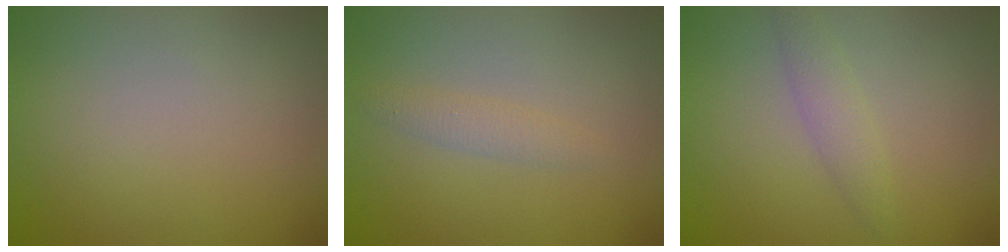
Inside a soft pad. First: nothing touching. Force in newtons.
{"total": 1.4, "press": 1.4, "slide": 0.0}
{"total": 1.8, "press": 1.8, "slide": 0.0}